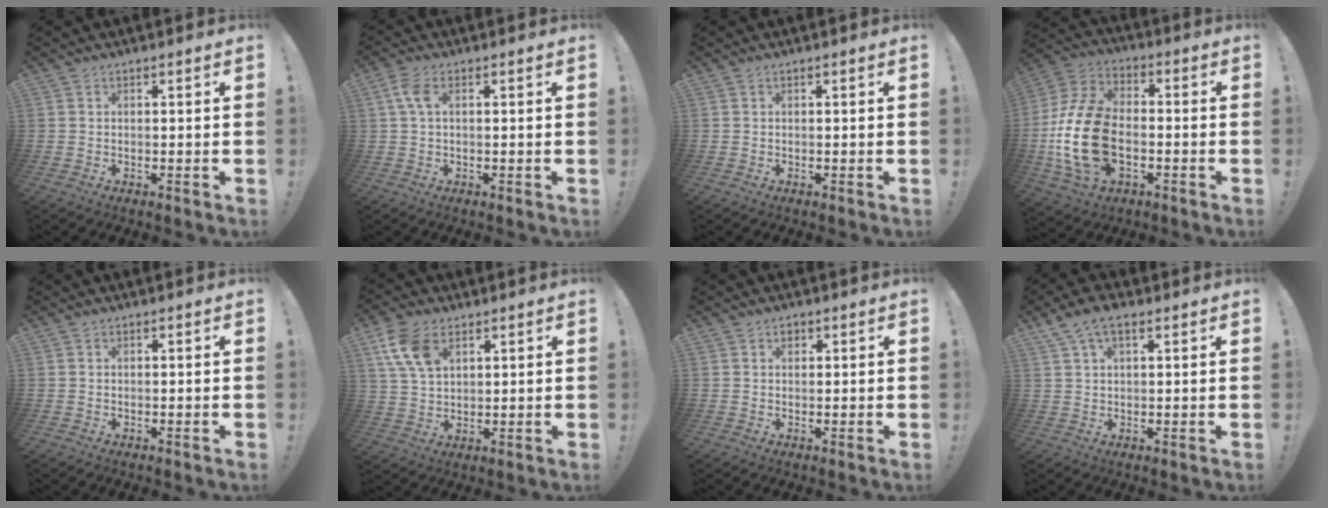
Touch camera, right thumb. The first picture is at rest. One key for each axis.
{"total": 4.6, "fx": 1.0, "fy": 2.1, "fz": 4.0, "tx": -0.089, "ty": 0.006, "tz": 0.019}
{"total": 0.0}
{"total": 21.4, "fx": -4.5, "fy": 13.7, "fz": 15.8, "tx": -0.308, "ty": 0.028, "tz": -0.063}
{"total": 0.0}
{"total": 10.7, "fx": 5.3, "fy": 6.4, "fz": 6.8, "tx": -0.140, "ty": -0.012, "tz": 0.102}
{"total": 1.6, "fx": 0.7, "fy": 1.3, "fz": 0.5, "tx": -0.002, "ty": 0.001, "tz": 0.011}
{"total": 6.5, "fx": 3.5, "fy": 3.1, "fz": 4.5, "tx": -0.082, "ty": -0.001, "tz": 0.066}